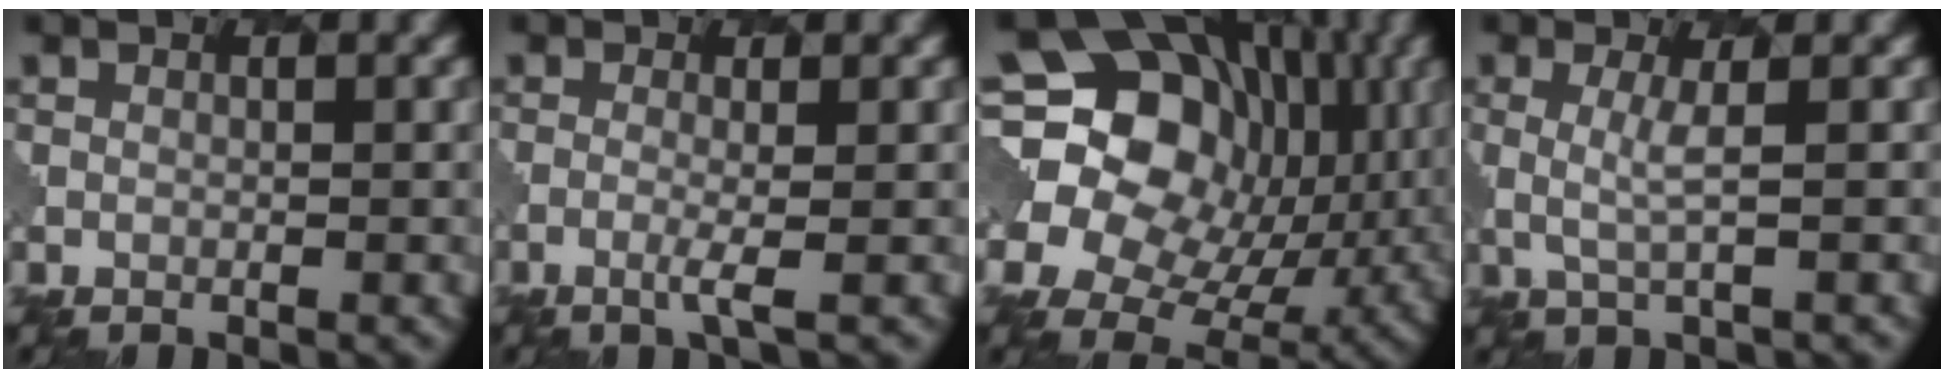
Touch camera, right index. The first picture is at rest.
{"total": 1.7, "force": [-0.4, 0.3, 1.6], "torque": [-0.029, -0.003, -0.012]}
{"total": 18.1, "force": [4.9, 14.1, 10.3], "torque": [-0.200, 0.024, 0.093]}
{"total": 1.9, "force": [0.4, 0.4, 1.8], "torque": [-0.042, -0.006, 0.008]}